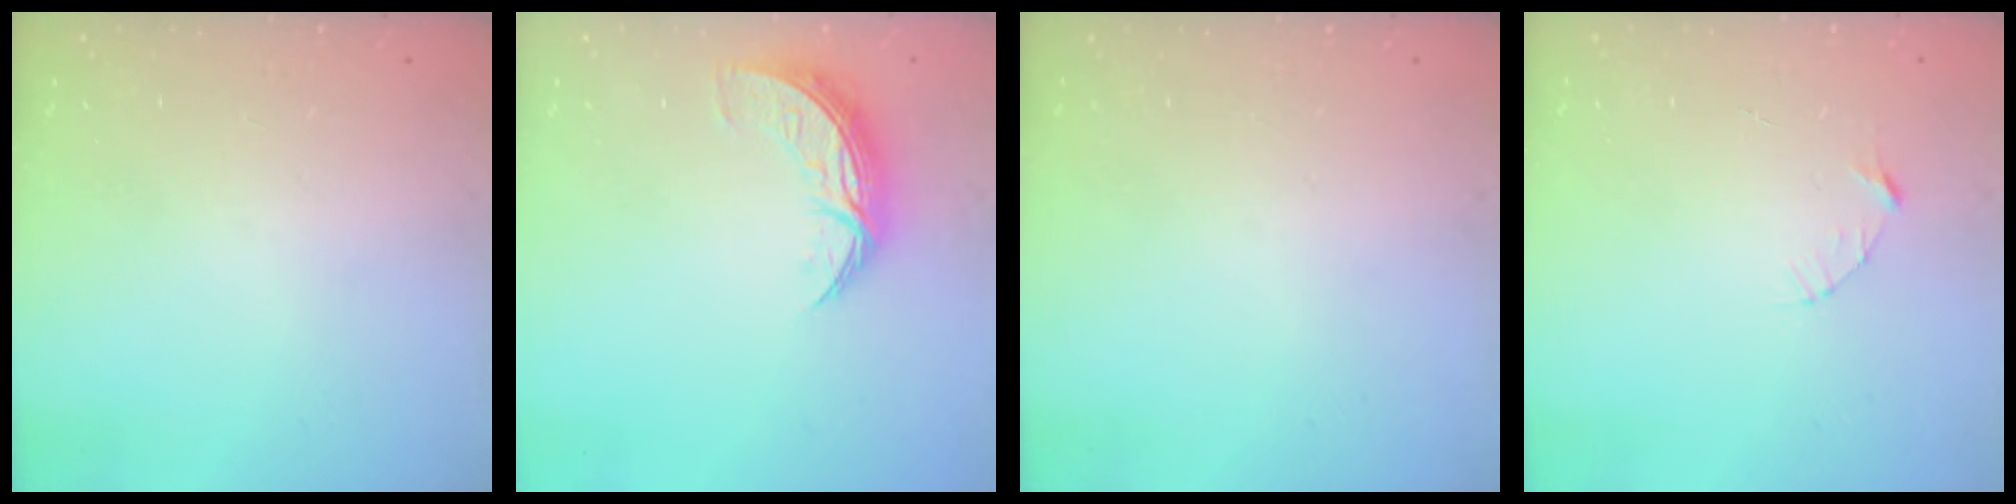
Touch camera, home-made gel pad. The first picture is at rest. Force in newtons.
{"total": 8.7, "press": 8.7, "slide": 0.4}
{"total": 0.0}
{"total": 3.1, "press": 3.1, "slide": 0.3}